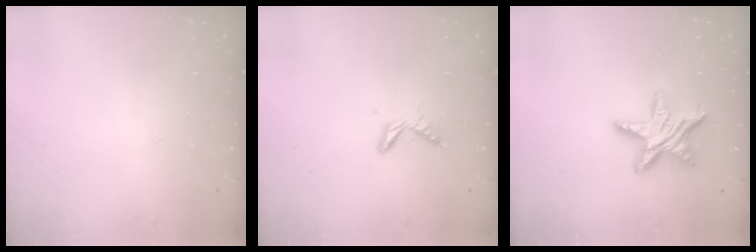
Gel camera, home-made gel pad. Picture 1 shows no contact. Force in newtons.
{"total": 6.2, "press": 6.1, "slide": 0.6}
{"total": 12.9, "press": 12.9, "slide": 0.8}